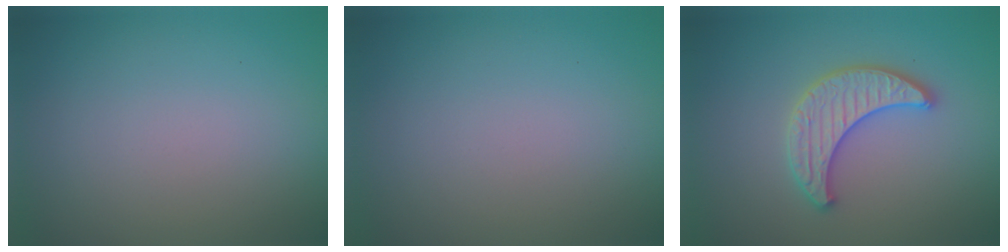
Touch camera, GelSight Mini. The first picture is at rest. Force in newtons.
{"total": 0.0}
{"total": 3.5, "press": 3.4, "slide": 0.6}